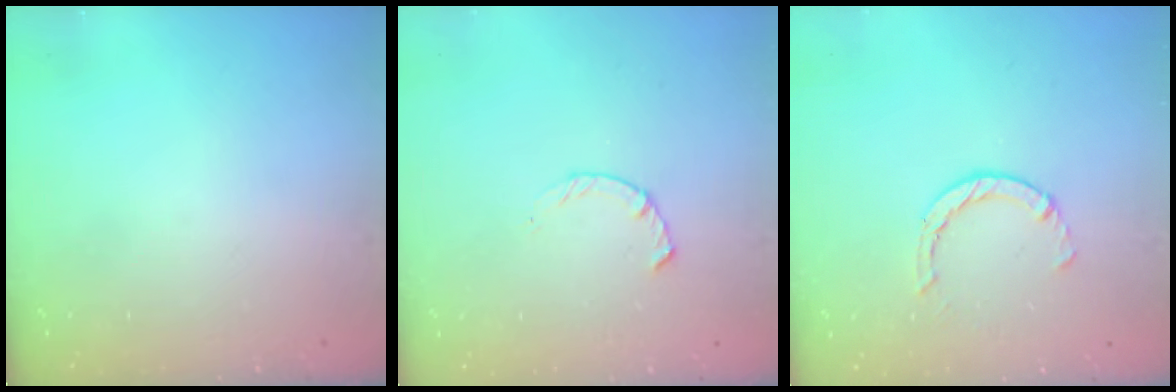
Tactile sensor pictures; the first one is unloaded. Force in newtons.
{"total": 2.3, "press": 2.2, "slide": 0.4}
{"total": 2.9, "press": 2.8, "slide": 0.4}